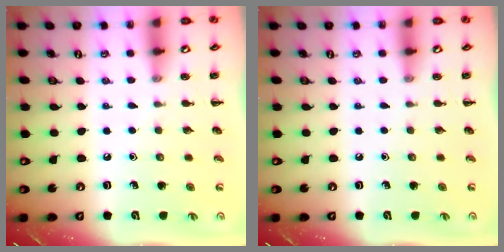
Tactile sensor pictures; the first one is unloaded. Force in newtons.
{"total": 0.0}